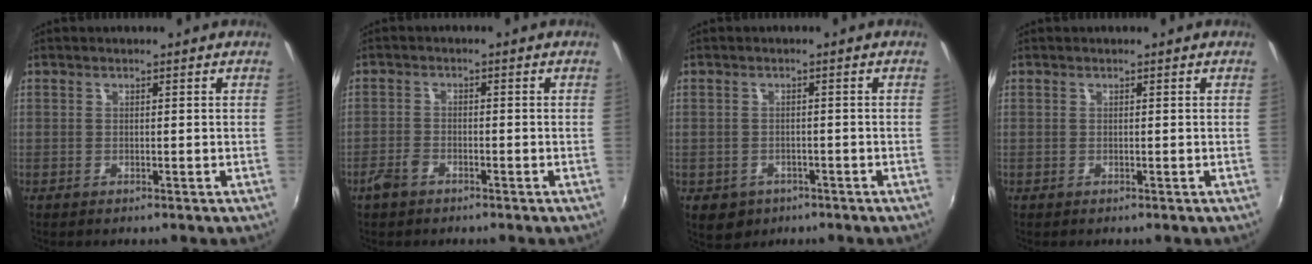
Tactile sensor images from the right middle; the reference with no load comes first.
{"total": 3.4, "force": [-2.4, 1.7, 1.5], "torque": [-0.043, -0.001, -0.048]}
{"total": 5.1, "force": [-2.4, 4.1, 1.9], "torque": [-0.045, -0.011, -0.030]}
{"total": 0.0}